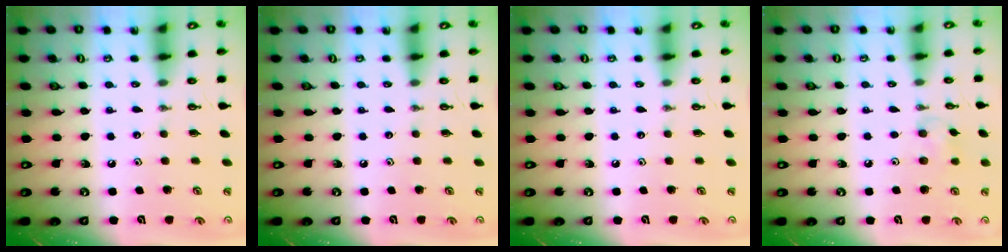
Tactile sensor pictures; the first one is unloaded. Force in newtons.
{"total": 0.0}
{"total": 0.0}
{"total": 6.3, "press": 6.2, "slide": 1.2}